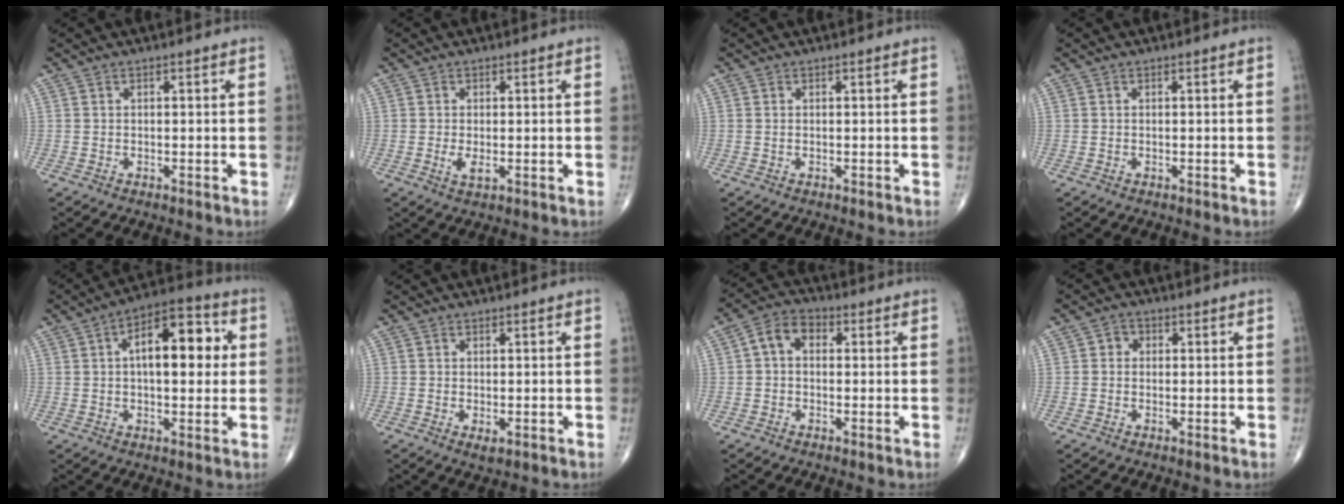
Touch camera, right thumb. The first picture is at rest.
{"total": 2.4, "force": [-0.3, 1.0, 2.2], "torque": [-0.047, -0.007, -0.005]}
{"total": 0.0}
{"total": 0.0}
{"total": 14.3, "force": [2.4, 6.9, 12.3], "torque": [-0.155, 0.020, 0.028]}
{"total": 1.7, "force": [-0.4, 0.8, 1.5], "torque": [-0.025, -0.004, -0.004]}
{"total": 6.0, "force": [0.7, 4.3, 4.1], "torque": [-0.061, 0.024, 0.003]}
{"total": 3.1, "force": [0.4, 2.6, 1.5], "torque": [-0.009, 0.009, 0.000]}